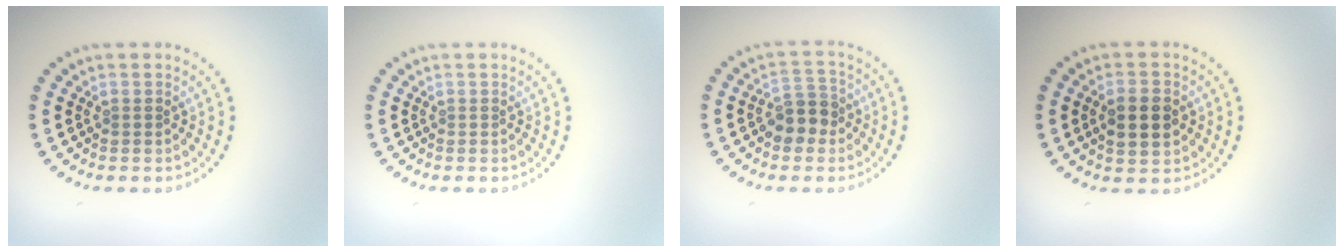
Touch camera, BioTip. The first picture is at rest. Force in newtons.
{"total": 0.0}
{"total": 3.4, "press": 3.2, "slide": 1.2}
{"total": 3.7, "press": 3.7, "slide": 0.1}